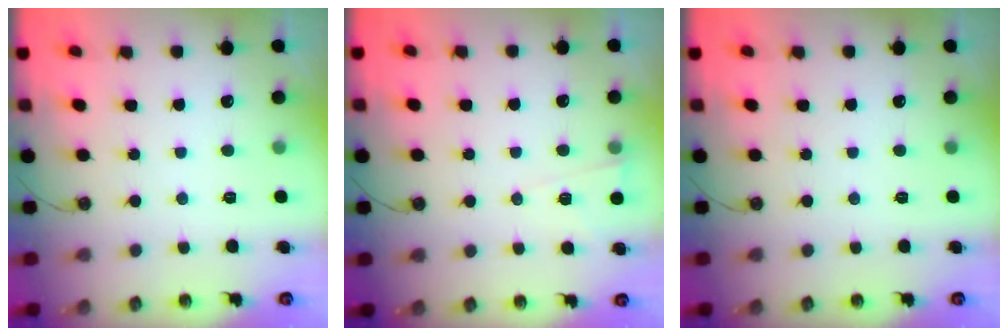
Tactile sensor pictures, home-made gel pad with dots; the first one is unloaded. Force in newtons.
{"total": 5.2, "press": 5.2, "slide": 0.2}
{"total": 0.0}